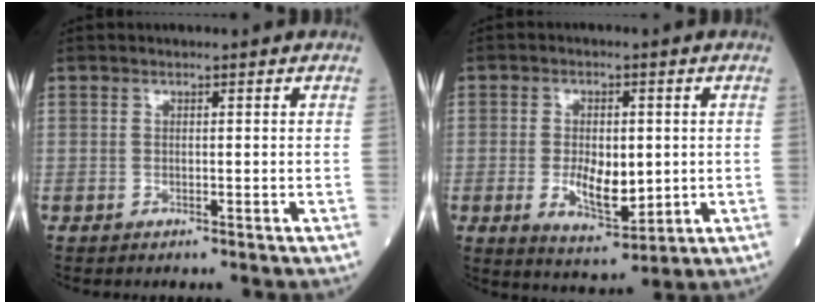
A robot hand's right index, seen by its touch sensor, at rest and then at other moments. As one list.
[{"total": 8.7, "force": [-0.7, 3.9, 7.7], "torque": [-0.140, -0.008, -0.001]}]